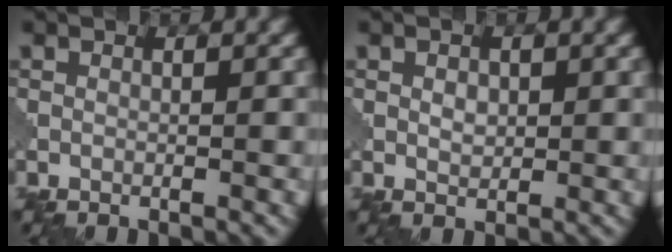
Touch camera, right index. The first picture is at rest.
{"total": 1.2, "force": [0.3, 0.9, 0.8], "torque": [-0.015, 0.001, 0.005]}